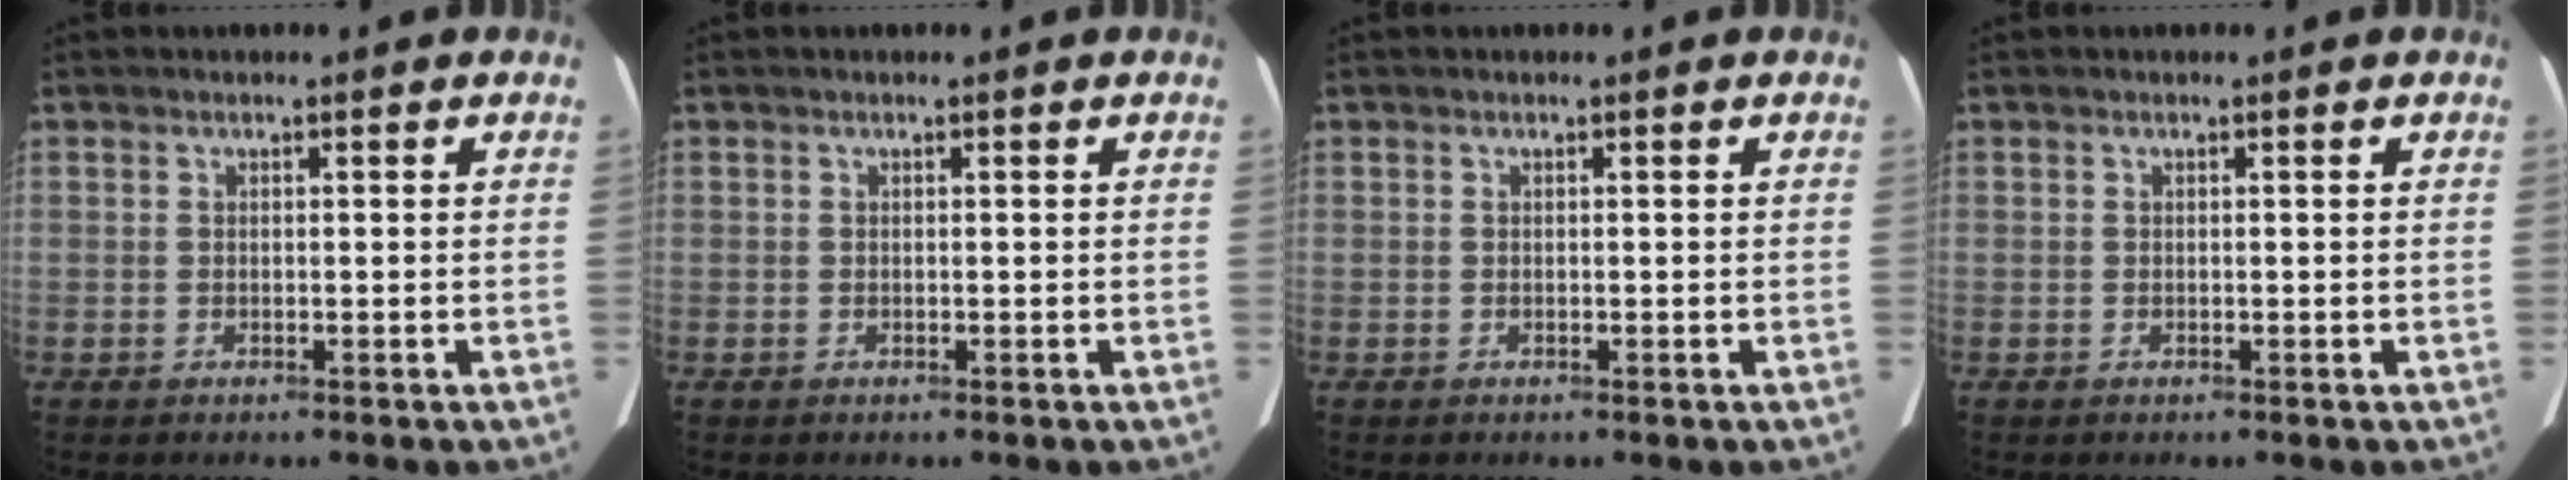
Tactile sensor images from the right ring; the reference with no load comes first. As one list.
[{"total": 0.0}, {"total": 0.0}, {"total": 0.0}]